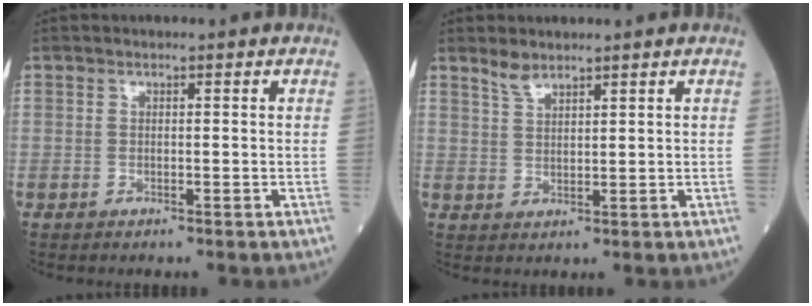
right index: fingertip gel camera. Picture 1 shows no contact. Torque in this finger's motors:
{"motor_torque": [0.30, 0.28, 0.10, 0.00]}